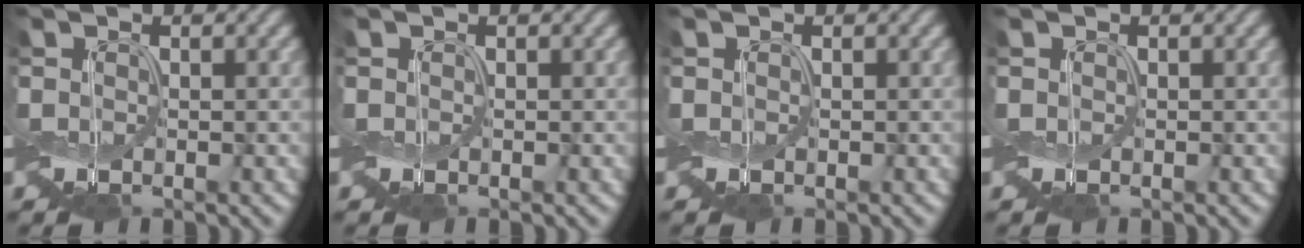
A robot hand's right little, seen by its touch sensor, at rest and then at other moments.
{"total": 0.0}
{"total": 0.0}
{"total": 0.0}